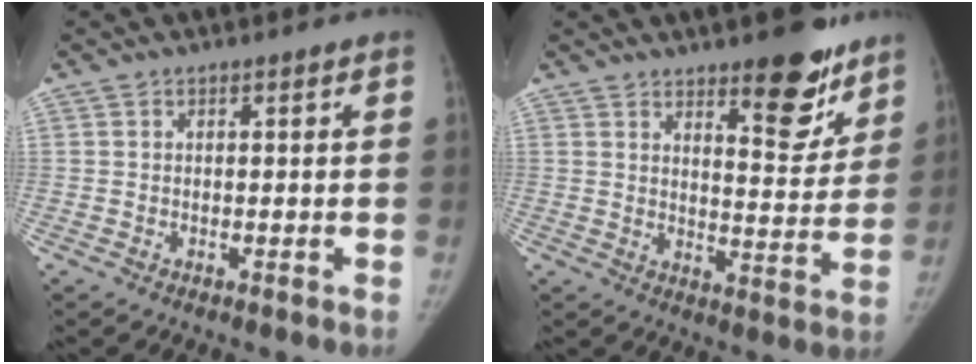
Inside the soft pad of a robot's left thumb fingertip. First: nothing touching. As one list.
[{"total": 12.1, "force": [8.2, 4.2, 7.7], "torque": [-0.063, -0.059, 0.120]}]